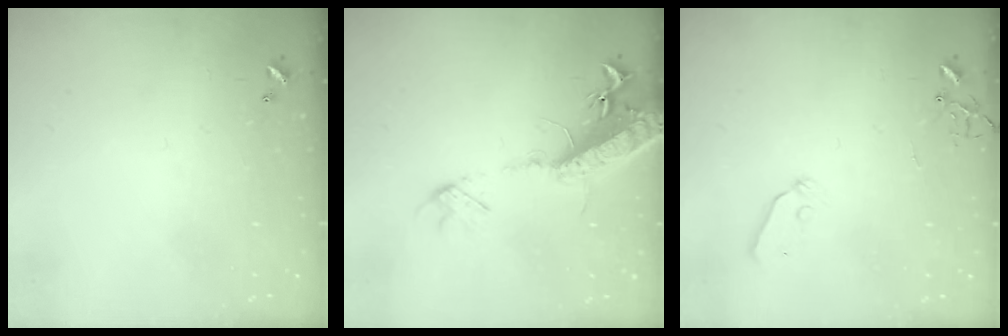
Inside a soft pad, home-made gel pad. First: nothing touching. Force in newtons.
{"total": 17.8, "press": 17.3, "slide": 4.1}
{"total": 4.5, "press": 4.4, "slide": 0.7}